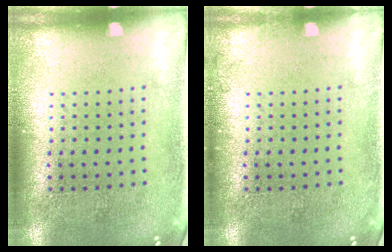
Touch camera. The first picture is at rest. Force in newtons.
{"total": 0.6, "press": 0.5, "slide": 0.1}